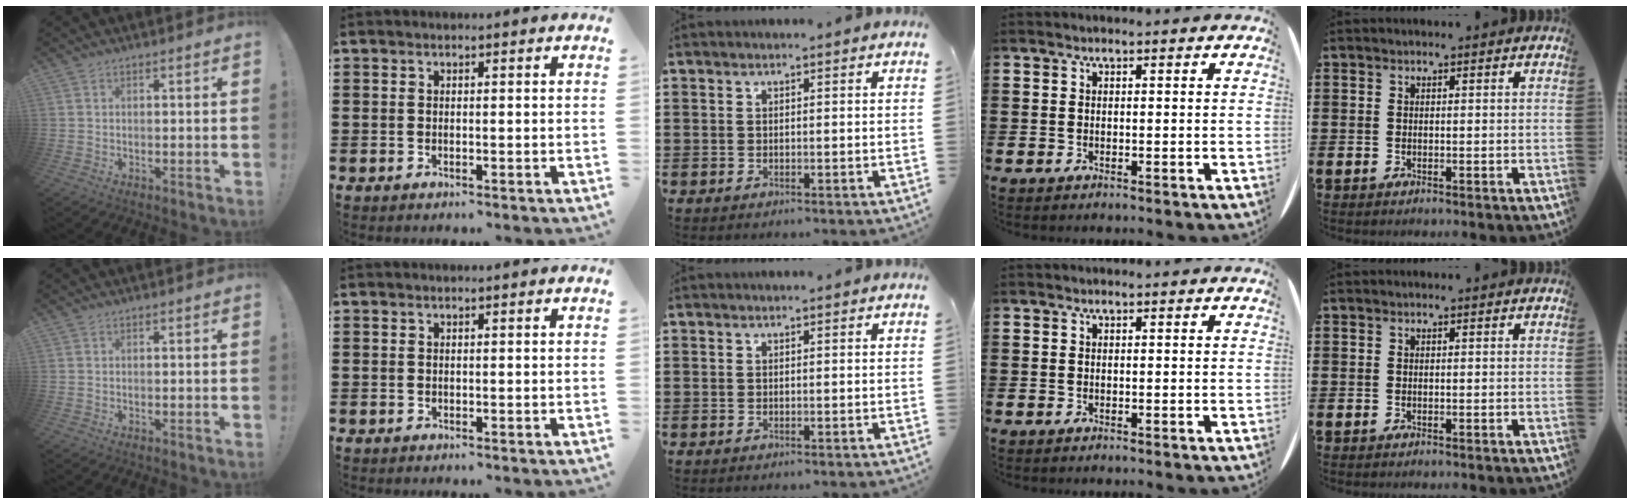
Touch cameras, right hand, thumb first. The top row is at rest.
{}